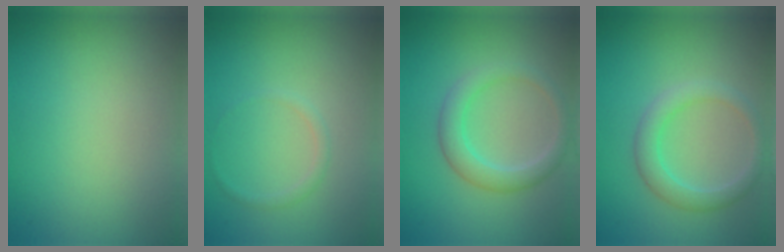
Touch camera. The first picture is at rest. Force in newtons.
{"total": 0.8, "press": 0.8, "slide": 0.0}
{"total": 2.9, "press": 2.9, "slide": 0.2}
{"total": 2.7, "press": 2.7, "slide": 0.0}